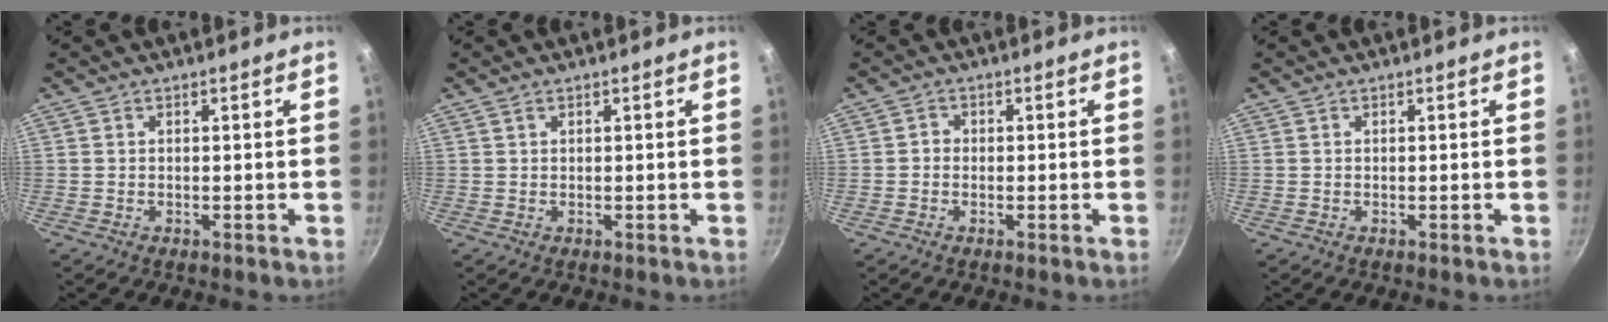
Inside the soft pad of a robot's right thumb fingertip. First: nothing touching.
{"total": 0.6, "force": [0.5, 0.3, 0.3], "torque": [-0.007, 0.001, 0.009]}
{"total": 1.3, "force": [-0.3, 1.2, 0.5], "torque": [-0.006, 0.006, -0.008]}
{"total": 0.0}